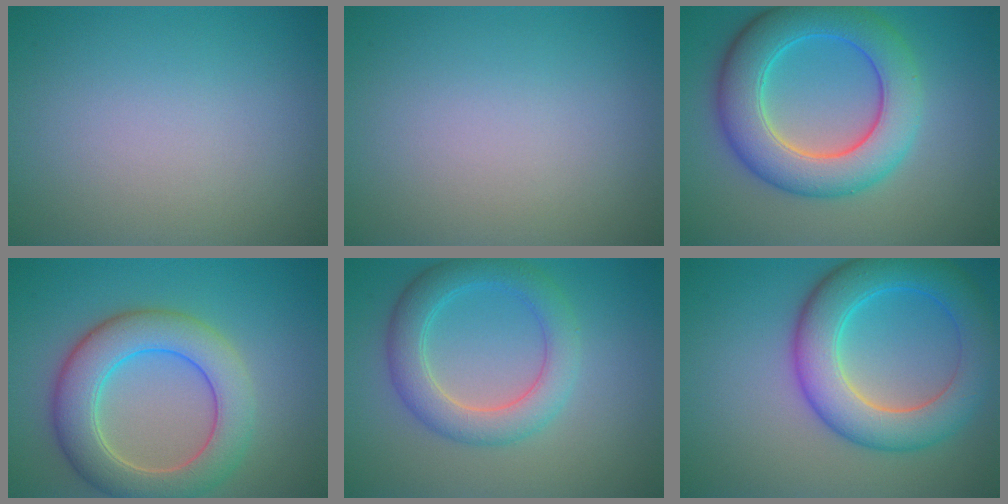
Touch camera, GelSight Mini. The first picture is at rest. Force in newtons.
{"total": 0.0}
{"total": 8.1, "press": 8.1, "slide": 0.3}
{"total": 7.2, "press": 7.2, "slide": 0.4}
{"total": 4.7, "press": 4.7, "slide": 0.1}
{"total": 7.6, "press": 7.6, "slide": 0.3}